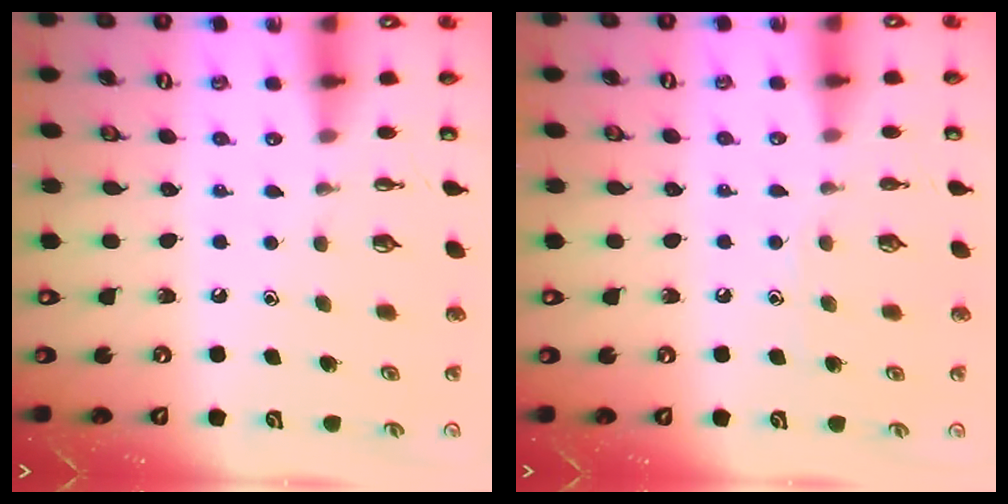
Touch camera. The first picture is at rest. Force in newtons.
{"total": 4.6, "press": 4.5, "slide": 0.5}